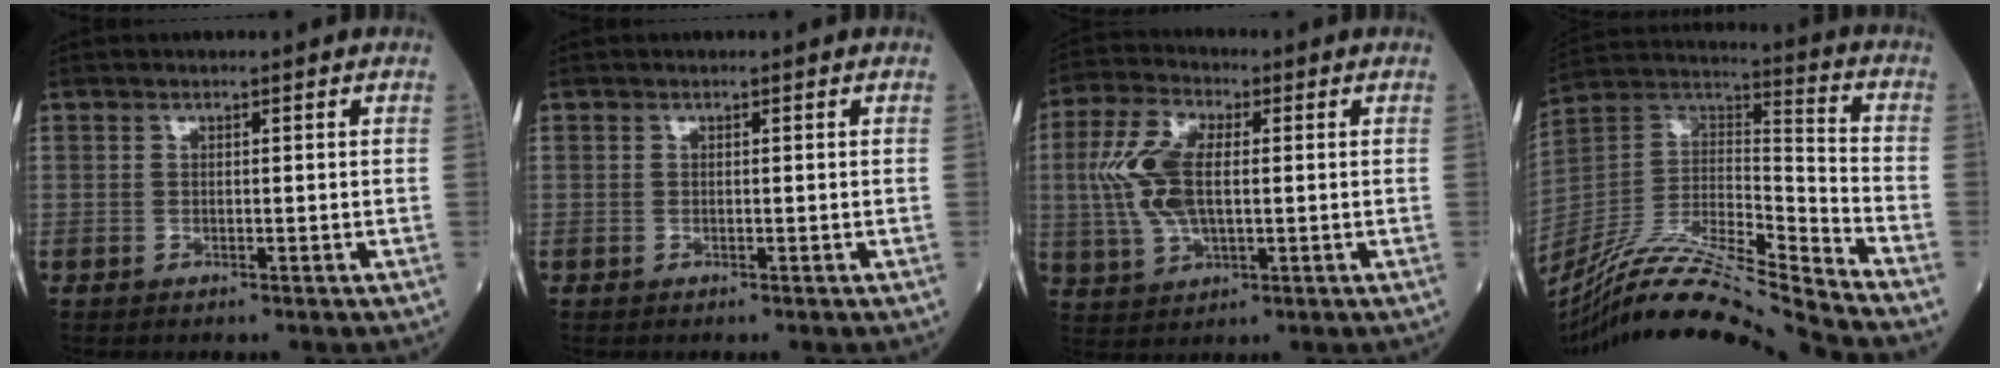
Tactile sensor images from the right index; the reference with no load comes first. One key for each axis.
{"total": 0.0}
{"total": 9.8, "fx": 0.7, "fy": 4.3, "fz": 8.8, "tx": -0.210, "ty": 0.014, "tz": 0.017}
{"total": 21.2, "fx": -19.1, "fy": -1.2, "fz": 9.3, "tx": -0.200, "ty": 0.002, "tz": -0.351}